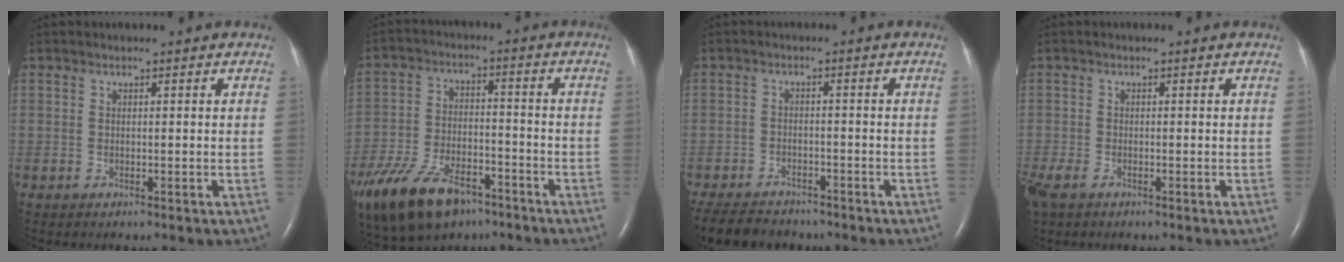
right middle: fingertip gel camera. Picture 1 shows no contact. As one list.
[{"total": 19.4, "force": [-12.8, 9.4, 11.1], "torque": [-0.274, -0.019, -0.224]}, {"total": 9.1, "force": [-7.9, 3.3, 3.2], "torque": [-0.061, -0.012, -0.121]}, {"total": 4.5, "force": [-3.1, 2.0, 2.6], "torque": [-0.069, -0.014, -0.056]}]